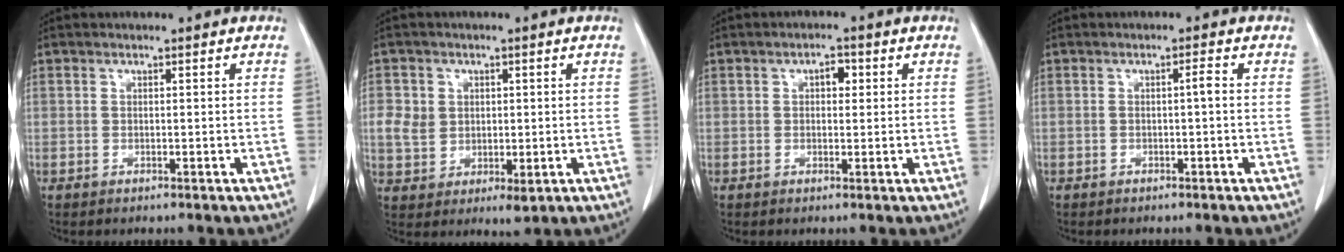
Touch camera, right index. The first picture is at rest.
{"total": 5.6, "force": [1.0, 4.8, 2.7], "torque": [-0.049, 0.005, 0.028]}
{"total": 2.3, "force": [0.6, 1.3, 1.8], "torque": [-0.025, 0.007, 0.007]}
{"total": 1.1, "force": [-0.1, 0.0, 1.1], "torque": [-0.016, 0.003, -0.002]}